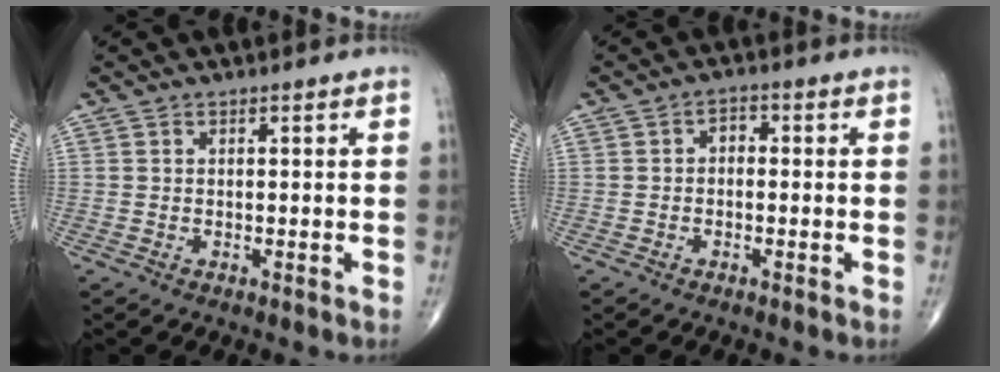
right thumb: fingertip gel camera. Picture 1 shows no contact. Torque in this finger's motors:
{"motor_torque": [-0.04, 0.02, 0.19, -0.02, 0.01]}